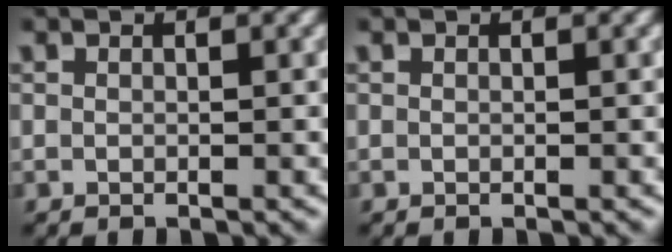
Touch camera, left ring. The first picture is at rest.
{"total": 0.0}